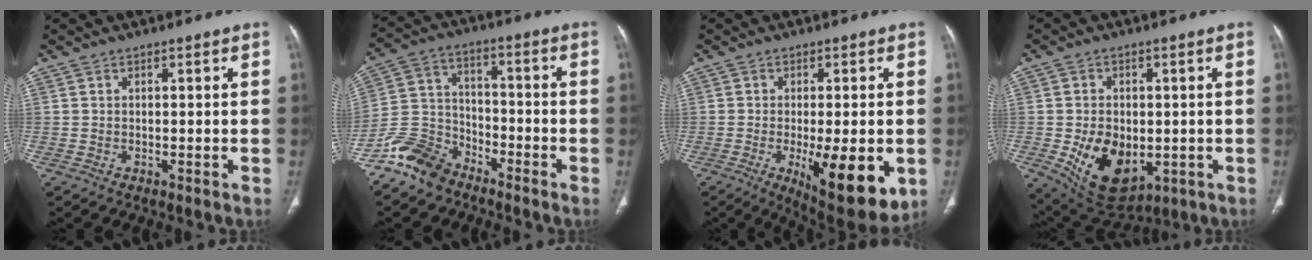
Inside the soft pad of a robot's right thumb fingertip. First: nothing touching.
{"total": 10.3, "force": [-8.0, 5.6, 3.2], "torque": [-0.060, 0.050, -0.168]}
{"total": 14.6, "force": [-3.9, 4.9, 13.2], "torque": [-0.170, -0.023, -0.041]}
{"total": 12.9, "force": [-2.4, 8.4, 9.4], "torque": [-0.130, -0.007, -0.015]}